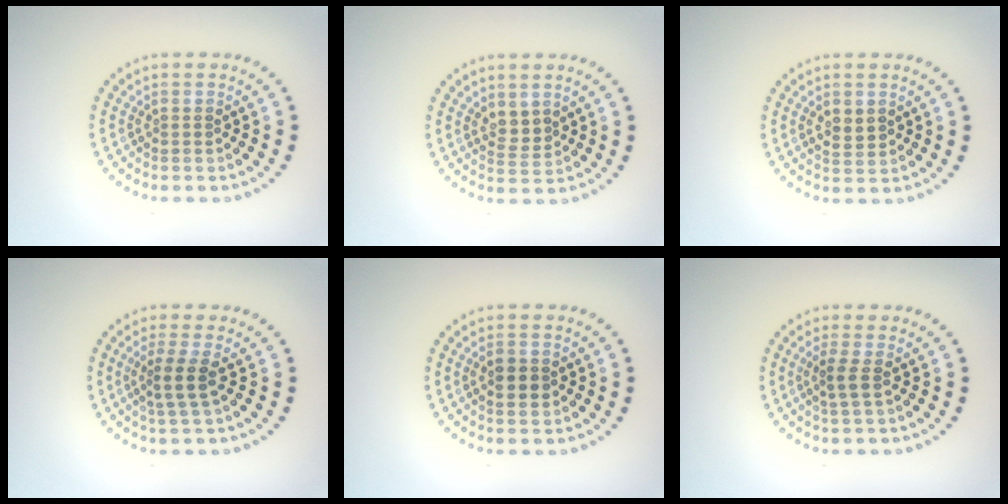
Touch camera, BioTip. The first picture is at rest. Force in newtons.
{"total": 1.8, "press": 1.4, "slide": 1.1}
{"total": 1.7, "press": 1.7, "slide": 0.3}
{"total": 2.3, "press": 1.8, "slide": 1.4}
{"total": 2.3, "press": 2.3, "slide": 0.0}
{"total": 1.6, "press": 1.3, "slide": 0.9}